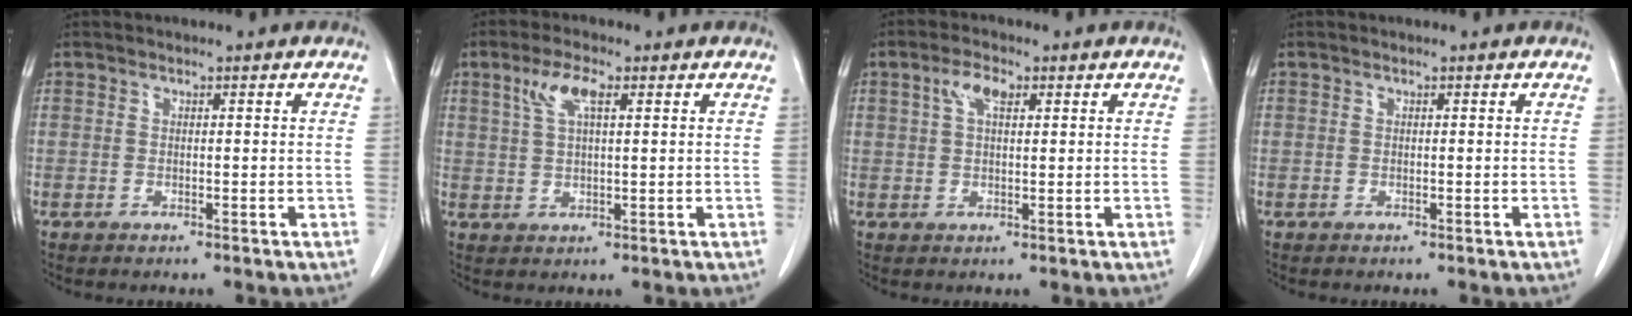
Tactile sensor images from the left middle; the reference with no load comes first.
{"total": 5.0, "force": [2.3, 1.1, 4.3], "torque": [-0.096, 0.011, 0.049]}
{"total": 3.7, "force": [1.6, 1.3, 3.0], "torque": [-0.065, 0.010, 0.033]}
{"total": 0.0}